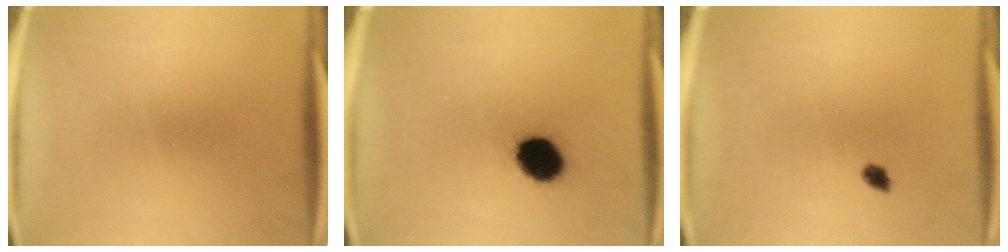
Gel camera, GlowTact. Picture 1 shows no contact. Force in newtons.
{"total": 10.2}
{"total": 1.5}